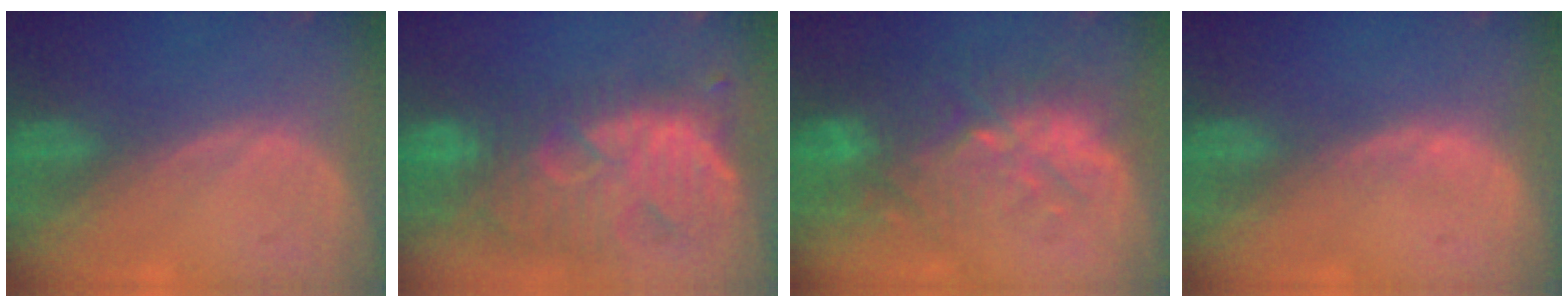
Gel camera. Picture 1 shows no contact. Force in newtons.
{"total": 12.1, "press": 11.0, "slide": 4.9}
{"total": 11.0, "press": 9.6, "slide": 5.3}
{"total": 0.7, "press": 0.6, "slide": 0.3}